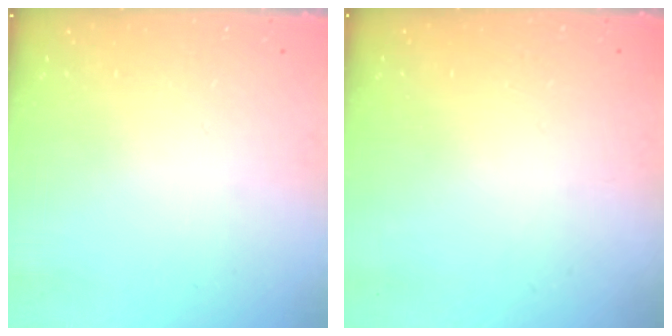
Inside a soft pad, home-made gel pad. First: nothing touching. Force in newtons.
{"total": 0.0}